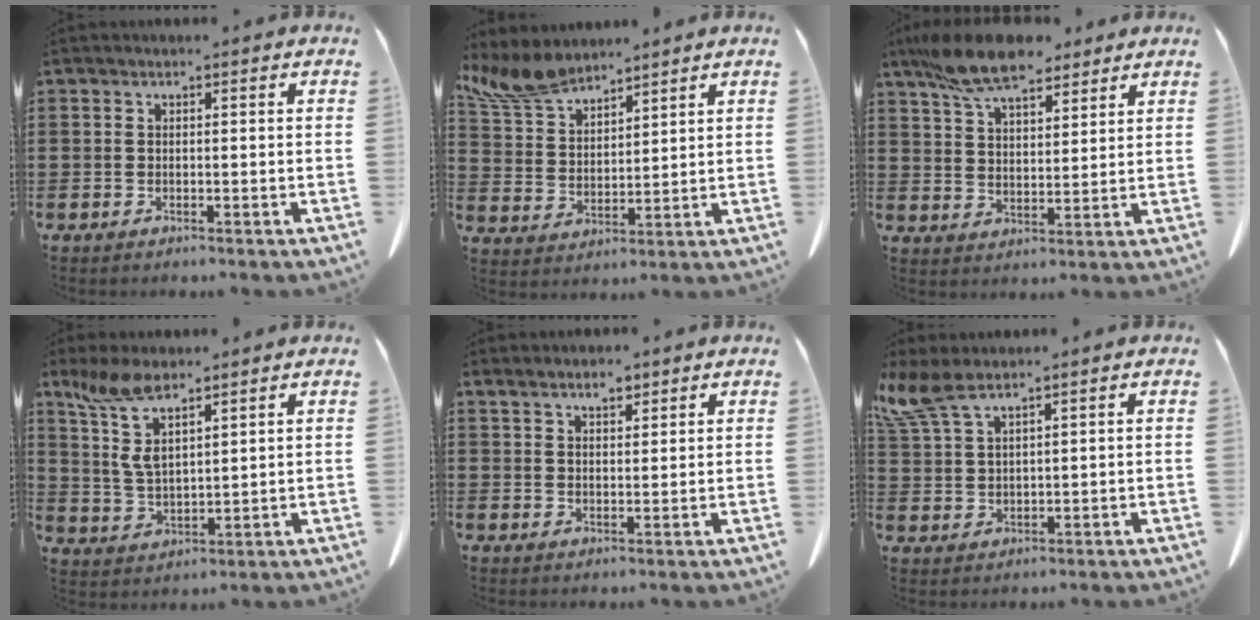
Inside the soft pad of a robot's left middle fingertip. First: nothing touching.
{"total": 7.8, "force": [6.6, 2.7, 3.1], "torque": [-0.088, -0.020, 0.123]}
{"total": 10.1, "force": [8.0, 3.3, 5.2], "torque": [-0.124, -0.011, 0.150]}
{"total": 9.0, "force": [5.5, 3.3, 6.3], "torque": [-0.157, -0.017, 0.097]}
{"total": 2.8, "force": [2.6, 0.7, 0.9], "torque": [-0.024, 0.001, 0.049]}
{"total": 5.6, "force": [4.0, 1.4, 3.6], "torque": [-0.098, -0.017, 0.070]}